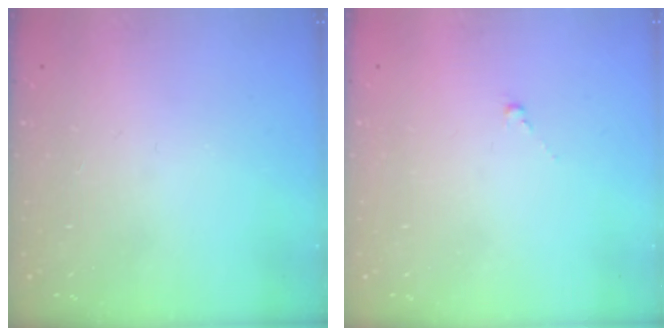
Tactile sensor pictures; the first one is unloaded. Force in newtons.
{"total": 0.0}